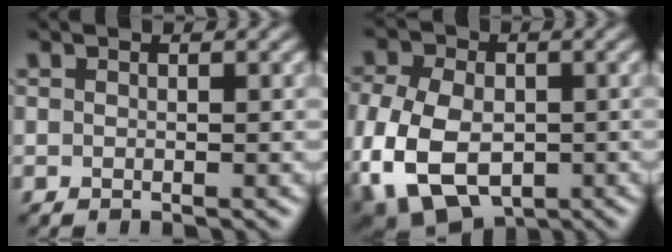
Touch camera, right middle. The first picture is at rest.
{"total": 11.5, "force": [-3.8, 7.7, 7.6], "torque": [-0.146, -0.032, -0.059]}